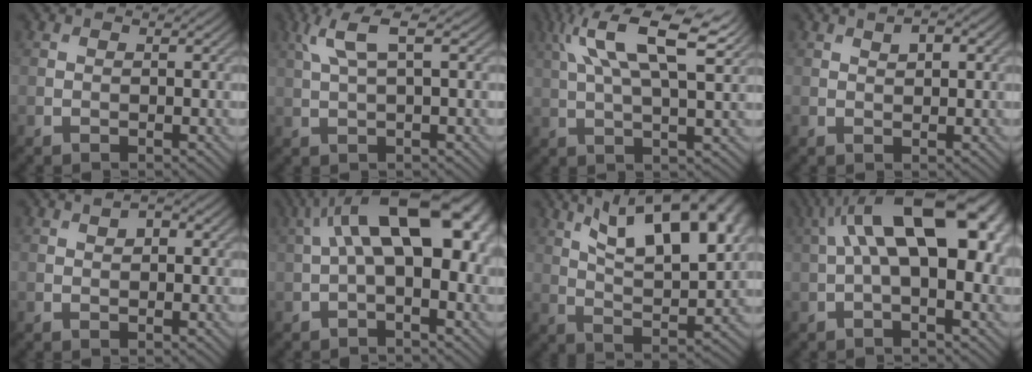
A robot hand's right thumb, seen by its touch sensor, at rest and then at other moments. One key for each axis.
{"total": 4.3, "fx": 1.7, "fy": 0.7, "fz": 3.8, "tx": -0.089, "ty": 0.013, "tz": 0.037}
{"total": 12.6, "fx": 5.6, "fy": 3.9, "fz": 10.6, "tx": -0.207, "ty": 0.012, "tz": 0.096}
{"total": 2.5, "fx": 1.2, "fy": 0.8, "fz": 2.0, "tx": -0.033, "ty": -0.001, "tz": 0.024}
{"total": 2.2, "fx": 0.9, "fy": 1.0, "fz": 1.7, "tx": -0.027, "ty": -0.002, "tz": 0.017}
{"total": 14.3, "fx": 2.5, "fy": 6.6, "fz": 12.5, "tx": -0.202, "ty": 0.017, "tz": 0.041}
{"total": 18.0, "fx": 9.2, "fy": 7.0, "fz": 13.8, "tx": -0.215, "ty": 0.030, "tz": 0.135}
{"total": 16.0, "fx": 3.1, "fy": 7.1, "fz": 14.0, "tx": -0.223, "ty": 0.028, "tz": 0.042}